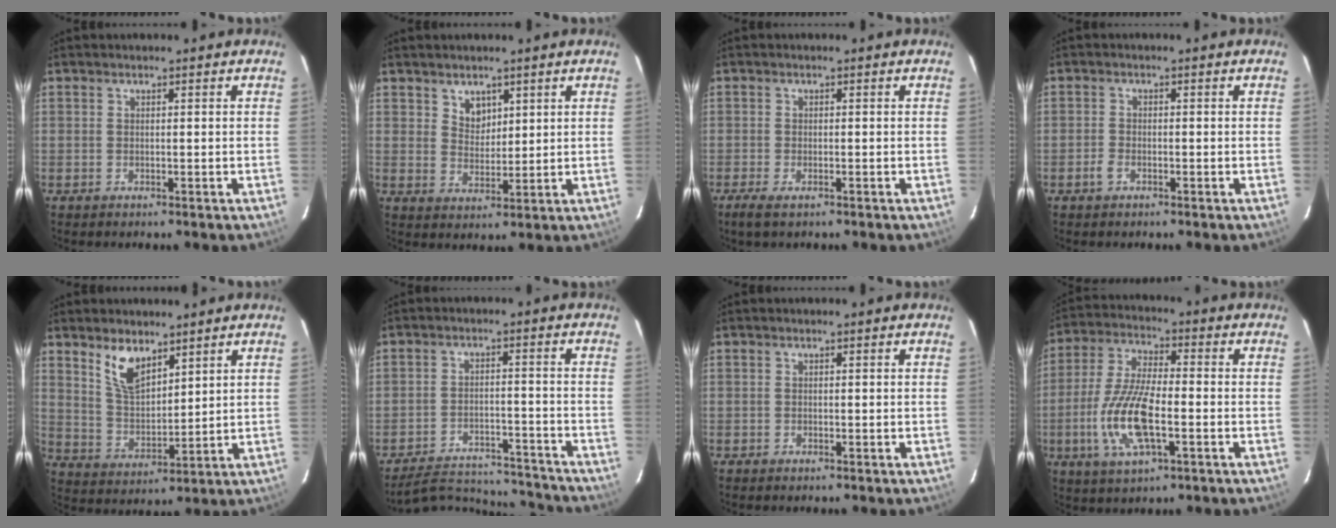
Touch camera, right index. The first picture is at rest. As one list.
[{"total": 4.1, "force": [2.5, 2.9, 1.6], "torque": [-0.020, 0.002, 0.047]}, {"total": 3.1, "force": [-2.0, 1.0, 2.1], "torque": [-0.048, -0.008, -0.038]}, {"total": 1.8, "force": [-1.1, 1.1, 1.0], "torque": [-0.023, 0.002, -0.023]}, {"total": 8.0, "force": [5.3, 3.6, 4.8], "torque": [-0.088, 0.005, 0.111]}, {"total": 16.8, "force": [-15.8, 4.4, 3.8], "torque": [-0.085, 0.026, -0.210]}, {"total": 0.0}, {"total": 13.5, "force": [-3.6, 4.7, 12.2], "torque": [-0.258, -0.005, -0.072]}]